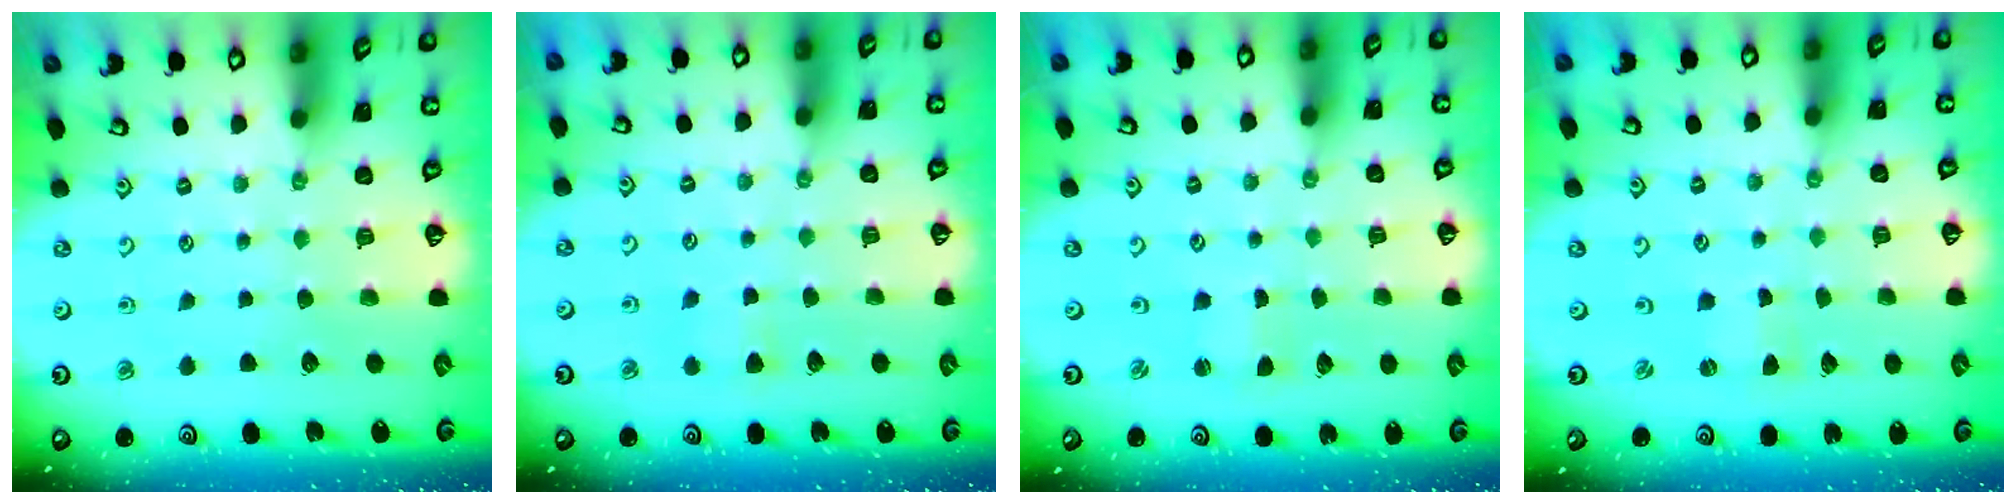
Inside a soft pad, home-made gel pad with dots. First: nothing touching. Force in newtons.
{"total": 4.1, "press": 4.1, "slide": 0.5}
{"total": 1.2, "press": 1.2, "slide": 0.0}
{"total": 0.0}